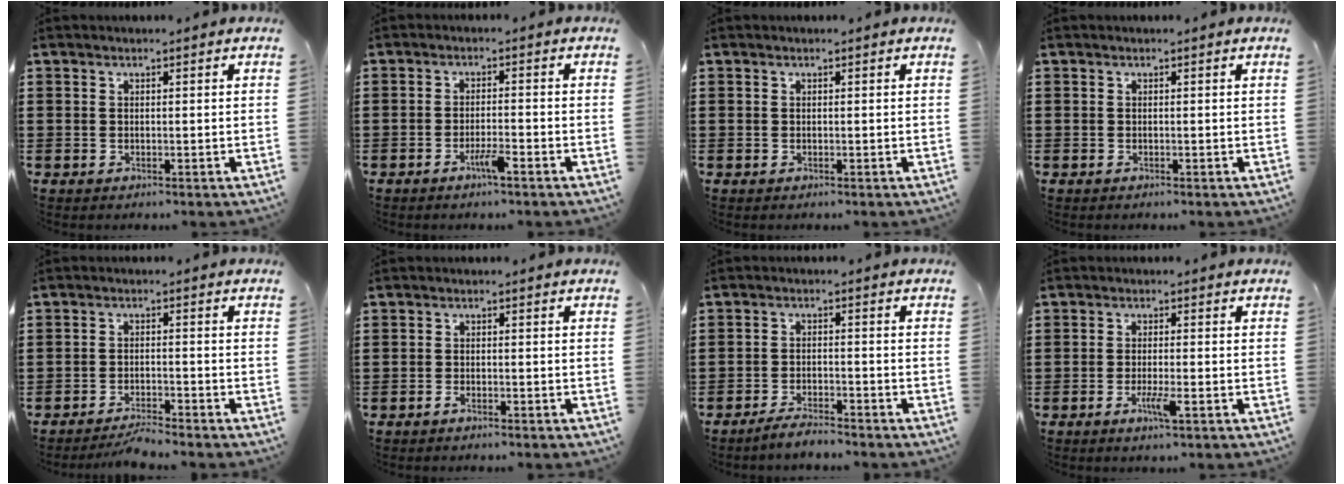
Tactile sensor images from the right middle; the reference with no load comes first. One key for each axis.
{"total": 3.0, "fx": -1.9, "fy": 0.2, "fz": 2.3, "tx": -0.045, "ty": -0.001, "tz": -0.037}
{"total": 0.0}
{"total": 0.0}
{"total": 2.9, "fx": -2.9, "fy": 0.0, "fz": 0.7, "tx": -0.015, "ty": 0.002, "tz": -0.059}
{"total": 1.1, "fx": -1.0, "fy": 0.1, "fz": 0.5, "tx": -0.013, "ty": -0.002, "tz": -0.019}
{"total": 3.2, "fx": -3.0, "fy": 0.1, "fz": 1.0, "tx": -0.018, "ty": 0.004, "tz": -0.060}
{"total": 3.3, "fx": -1.6, "fy": 0.4, "fz": 2.9, "tx": -0.061, "ty": -0.009, "tz": -0.032}